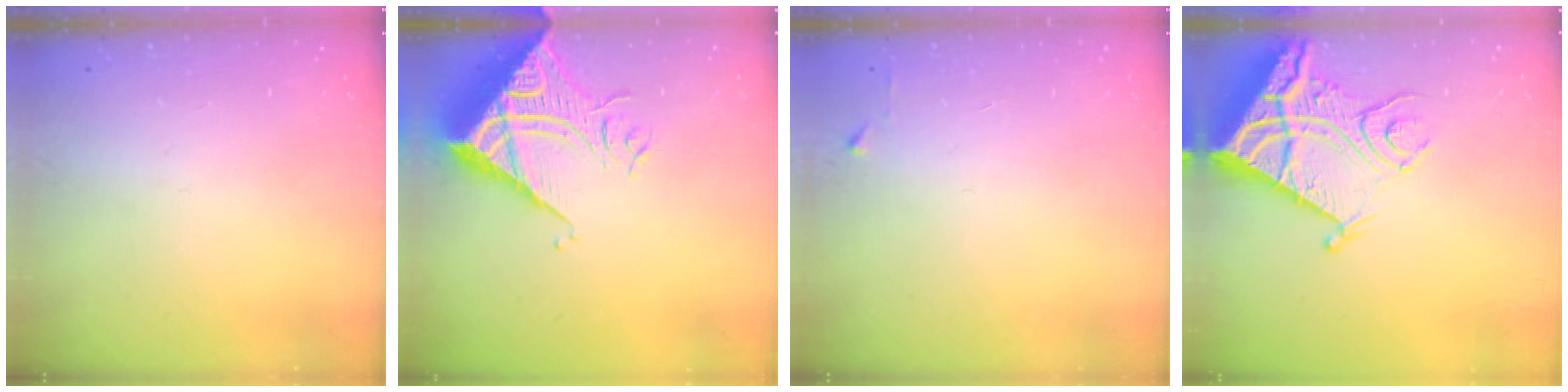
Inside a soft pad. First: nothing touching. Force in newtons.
{"total": 12.1, "press": 12.0, "slide": 1.2}
{"total": 2.4, "press": 2.4, "slide": 0.3}
{"total": 17.7, "press": 17.5, "slide": 2.3}